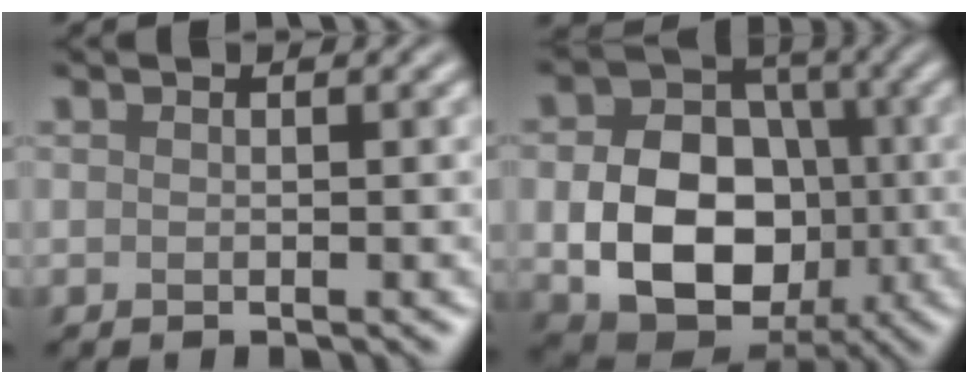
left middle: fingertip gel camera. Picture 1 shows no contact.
{"total": 10.3, "force": [-1.7, 7.8, 6.5], "torque": [-0.117, -0.010, -0.028]}